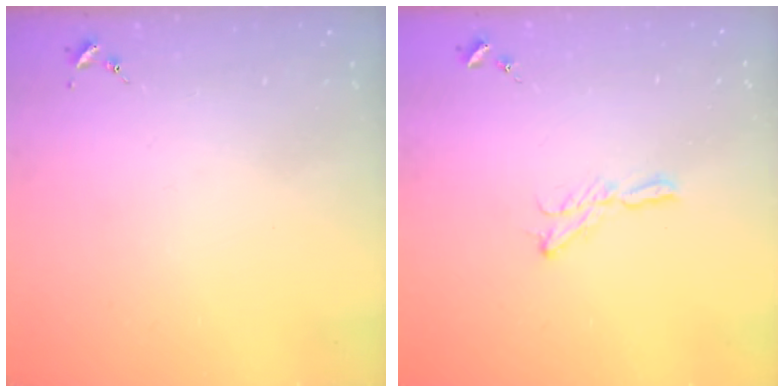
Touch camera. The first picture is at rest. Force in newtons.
{"total": 6.3, "press": 6.3, "slide": 0.3}